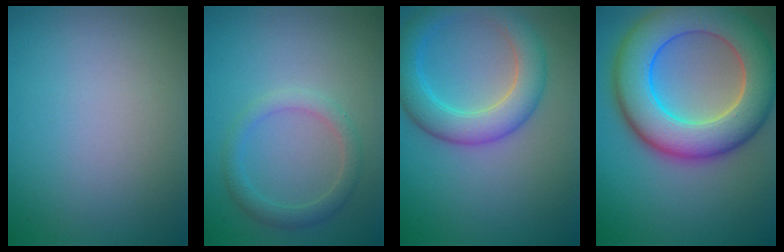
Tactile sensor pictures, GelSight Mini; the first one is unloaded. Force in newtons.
{"total": 2.1, "press": 2.1, "slide": 0.1}
{"total": 5.3, "press": 5.3, "slide": 0.1}
{"total": 11.1, "press": 11.1, "slide": 0.6}